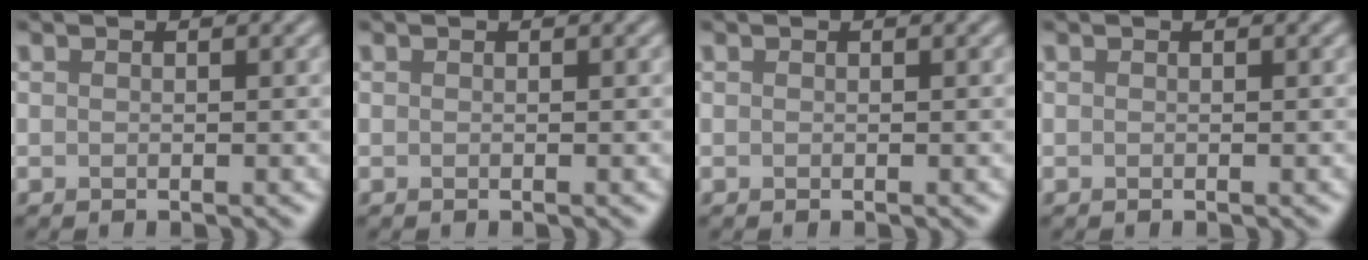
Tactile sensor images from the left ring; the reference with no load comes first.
{"total": 0.0}
{"total": 0.0}
{"total": 0.0}